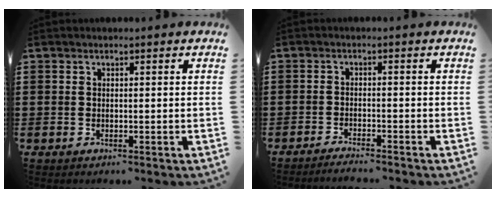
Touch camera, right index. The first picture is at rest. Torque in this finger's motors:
{"motor_torque": [-0.12, 0.20, -0.04, -0.03]}